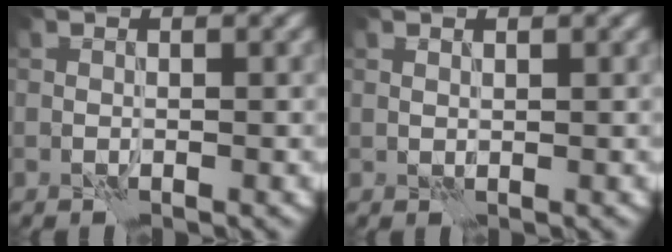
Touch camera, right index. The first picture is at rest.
{"total": 0.5, "force": [0.5, 0.1, -0.2], "torque": [0.001, -0.001, 0.010]}